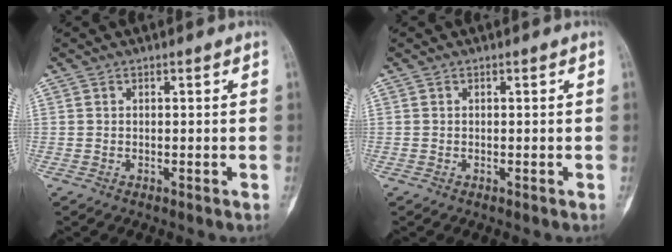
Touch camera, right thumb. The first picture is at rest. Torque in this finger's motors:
{"motor_torque": [-0.03, -0.03, 0.01, -0.01, 0.00]}